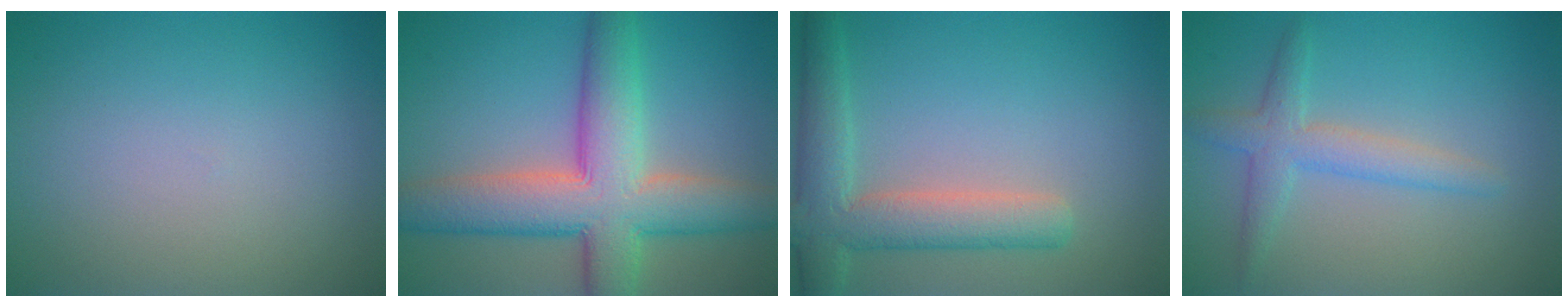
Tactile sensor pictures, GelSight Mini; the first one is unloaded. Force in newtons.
{"total": 9.9, "press": 9.9, "slide": 0.5}
{"total": 5.7, "press": 5.7, "slide": 0.6}
{"total": 3.1, "press": 3.1, "slide": 0.1}